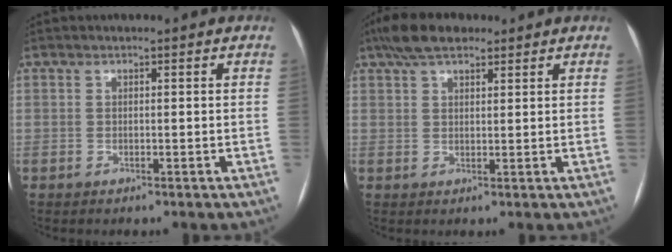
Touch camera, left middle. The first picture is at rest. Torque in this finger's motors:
{"motor_torque": [0.79, -0.89, 0.06, 0.03]}